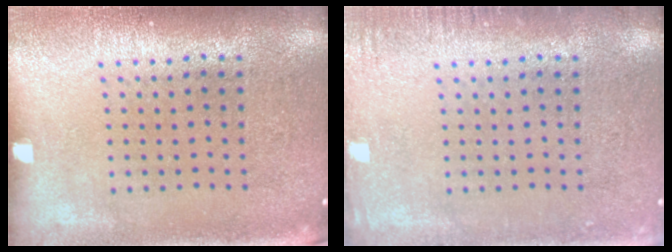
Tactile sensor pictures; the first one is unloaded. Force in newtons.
{"total": 1.5, "press": 1.4, "slide": 0.2}